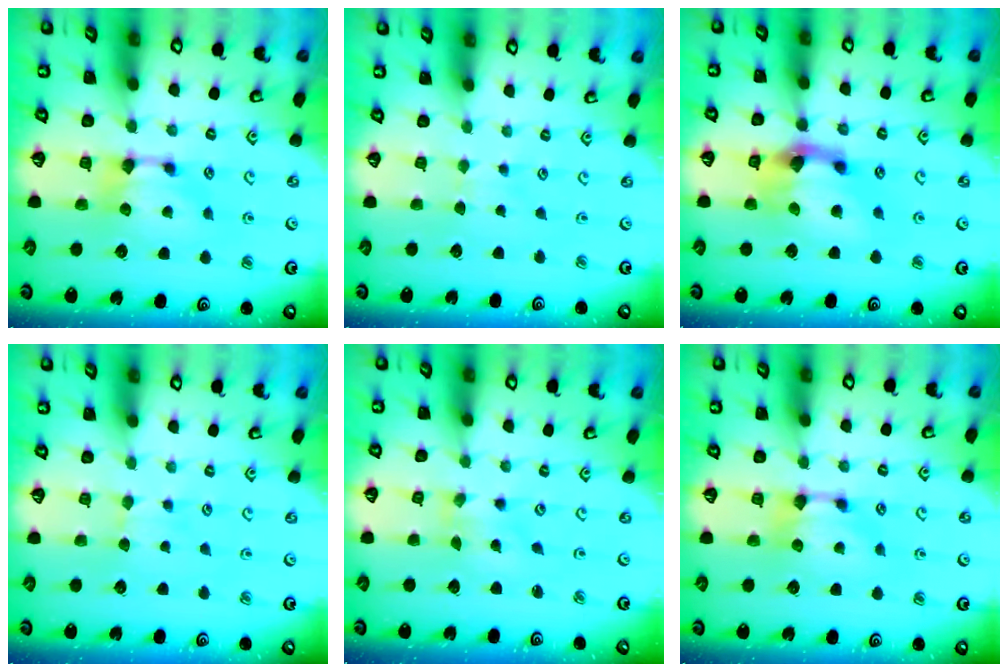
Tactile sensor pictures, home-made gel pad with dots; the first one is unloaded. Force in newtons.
{"total": 2.6, "press": 2.6, "slide": 0.4}
{"total": 5.1, "press": 4.4, "slide": 2.4}
{"total": 2.3, "press": 2.3, "slide": 0.4}
{"total": 3.5, "press": 3.4, "slide": 0.8}
{"total": 0.0}